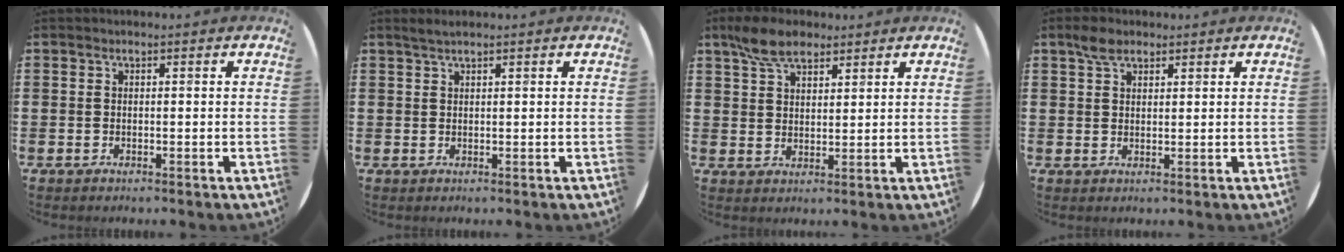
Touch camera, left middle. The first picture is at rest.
{"total": 1.2, "force": [1.0, 0.0, 0.7], "torque": [-0.014, 0.002, 0.019]}
{"total": 6.1, "force": [4.7, 2.9, 2.6], "torque": [-0.065, 0.003, 0.089]}
{"total": 3.0, "force": [2.2, 1.5, 1.3], "torque": [-0.020, 0.004, 0.040]}